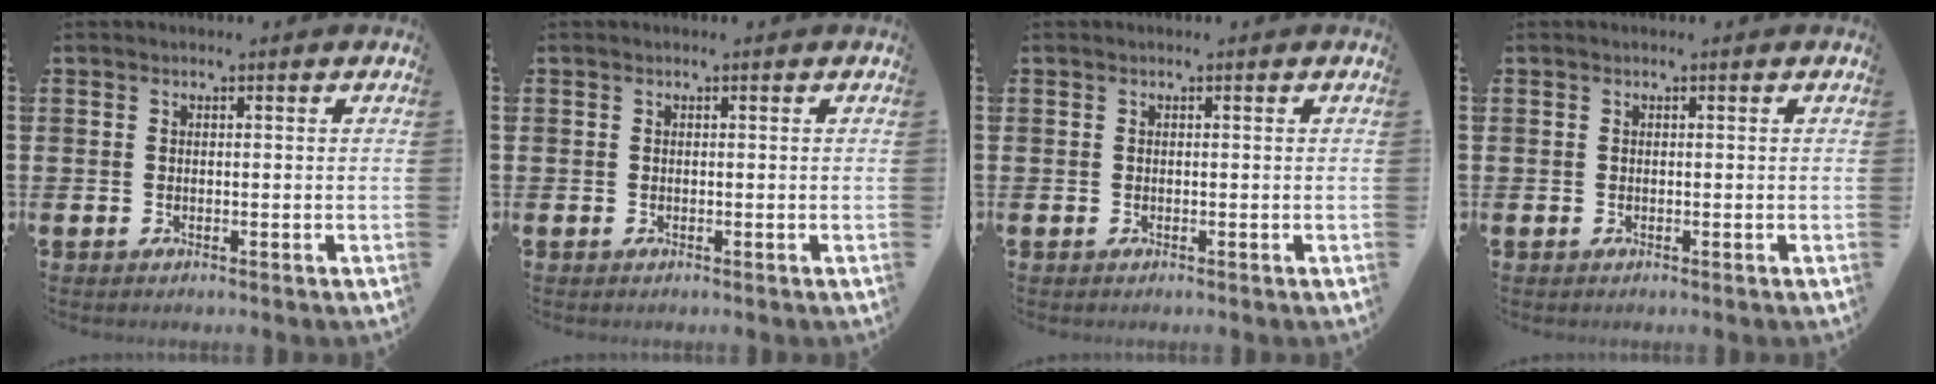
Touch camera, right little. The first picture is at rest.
{"total": 0.0}
{"total": 0.0}
{"total": 0.0}